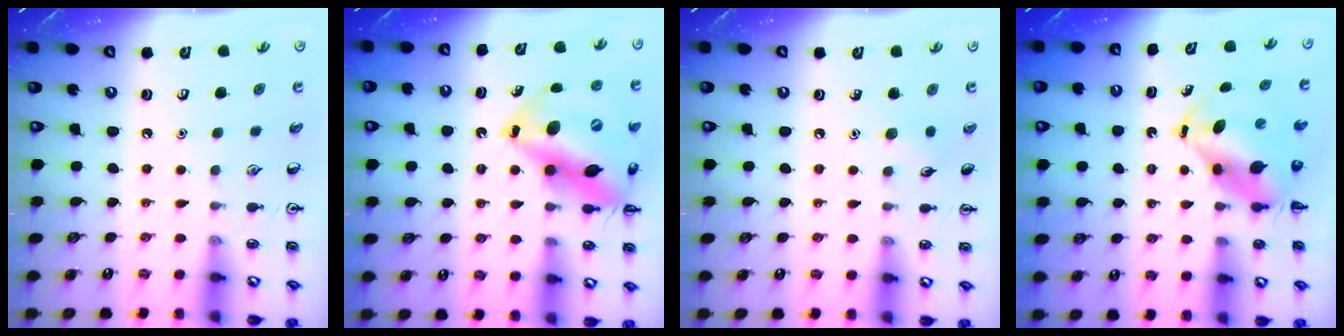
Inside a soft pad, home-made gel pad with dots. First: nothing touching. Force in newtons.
{"total": 19.8, "press": 19.1, "slide": 5.5}
{"total": 4.5, "press": 4.2, "slide": 1.4}
{"total": 7.0, "press": 6.8, "slide": 1.7}